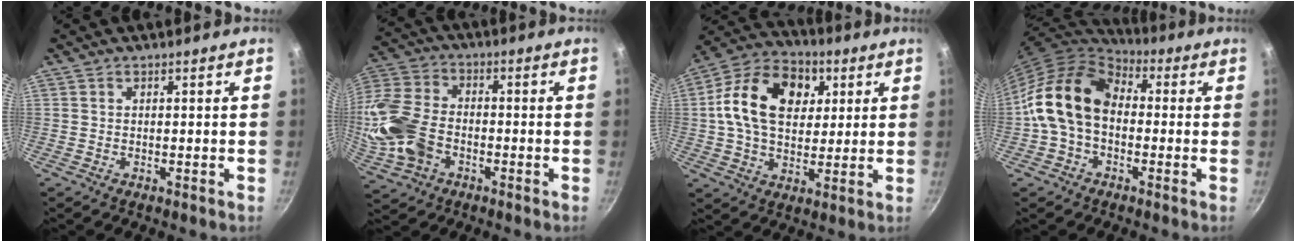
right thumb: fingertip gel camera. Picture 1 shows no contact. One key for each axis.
{"total": 16.7, "fx": -3.9, "fy": 11.6, "fz": 11.3, "tx": -0.246, "ty": 0.028, "tz": -0.083}
{"total": 18.3, "fx": 4.4, "fy": 12.8, "fz": 12.3, "tx": -0.182, "ty": 0.012, "tz": 0.060}
{"total": 15.1, "fx": -0.5, "fy": 10.6, "fz": 10.8, "tx": -0.175, "ty": 0.040, "tz": -0.027}